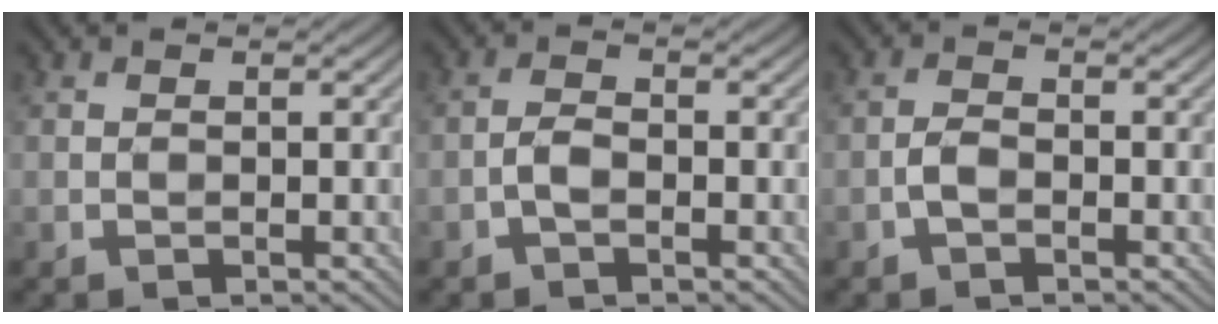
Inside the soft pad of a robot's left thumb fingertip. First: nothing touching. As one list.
[{"total": 1.9, "force": [-1.0, 0.8, 1.4], "torque": [-0.028, 0.004, -0.024]}, {"total": 1.8, "force": [-1.0, 0.9, 1.2], "torque": [-0.024, 0.004, -0.023]}]